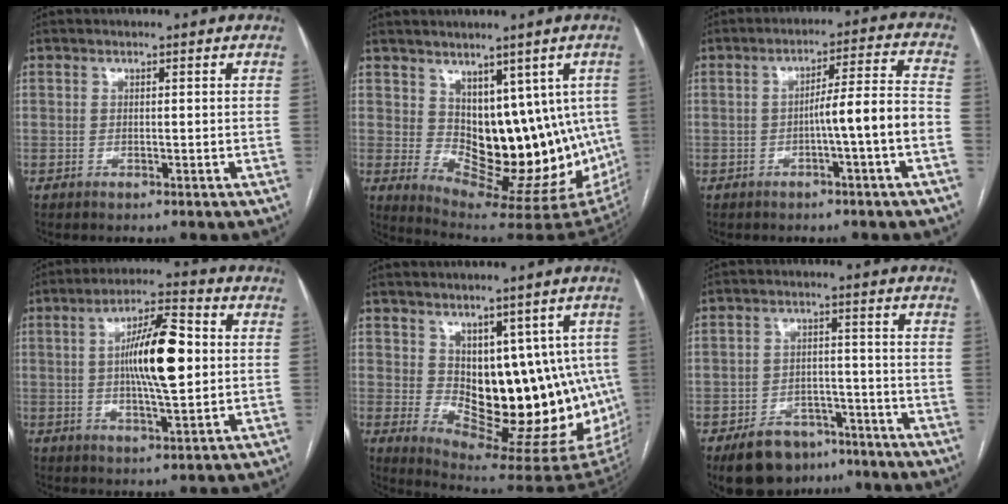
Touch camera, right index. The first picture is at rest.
{"total": 13.9, "force": [1.7, 7.7, 11.4], "torque": [-0.134, 0.000, 0.047]}
{"total": 7.6, "force": [-2.4, -0.7, 7.2], "torque": [-0.106, 0.019, -0.033]}
{"total": 12.1, "force": [1.0, 2.4, 11.8], "torque": [-0.205, 0.015, 0.014]}
{"total": 15.4, "force": [0.7, 7.7, 13.3], "torque": [-0.148, 0.003, 0.030]}
{"total": 9.5, "force": [-6.9, 5.6, 3.2], "torque": [-0.047, 0.012, -0.103]}